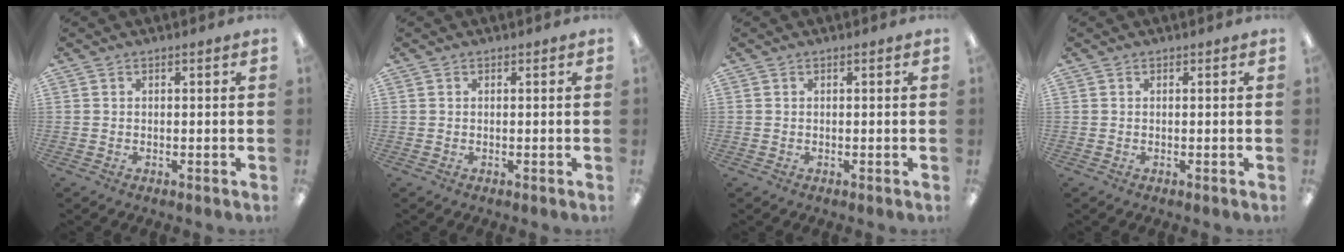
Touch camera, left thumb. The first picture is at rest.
{"total": 0.0}
{"total": 0.0}
{"total": 0.0}